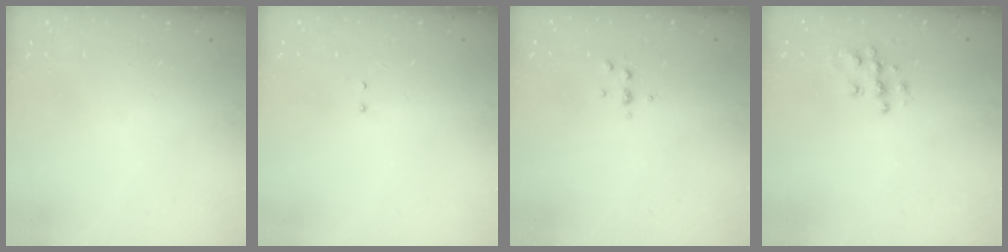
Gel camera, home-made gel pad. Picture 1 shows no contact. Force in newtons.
{"total": 2.1, "press": 2.0, "slide": 0.6}
{"total": 3.8, "press": 3.7, "slide": 0.5}
{"total": 8.9, "press": 8.9, "slide": 0.5}